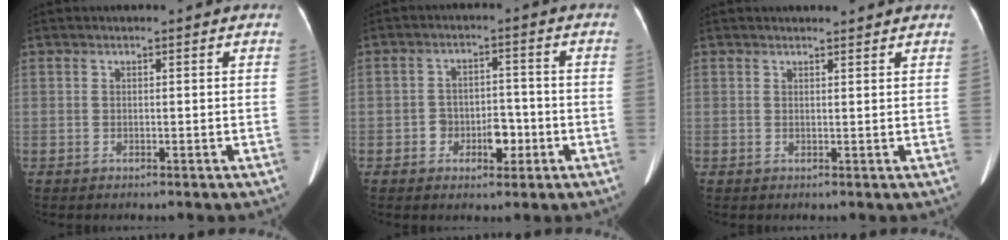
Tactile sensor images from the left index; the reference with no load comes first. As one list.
[{"total": 5.0, "force": [-2.0, 3.1, 3.4], "torque": [-0.051, 0.013, -0.027]}, {"total": 2.6, "force": [2.6, 0.3, 0.6], "torque": [-0.013, 0.006, 0.031]}]